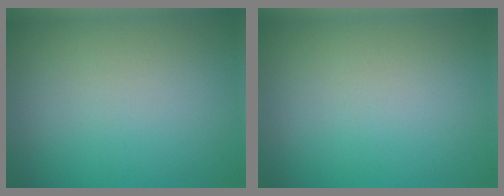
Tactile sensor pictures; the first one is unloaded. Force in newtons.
{"total": 0.0}